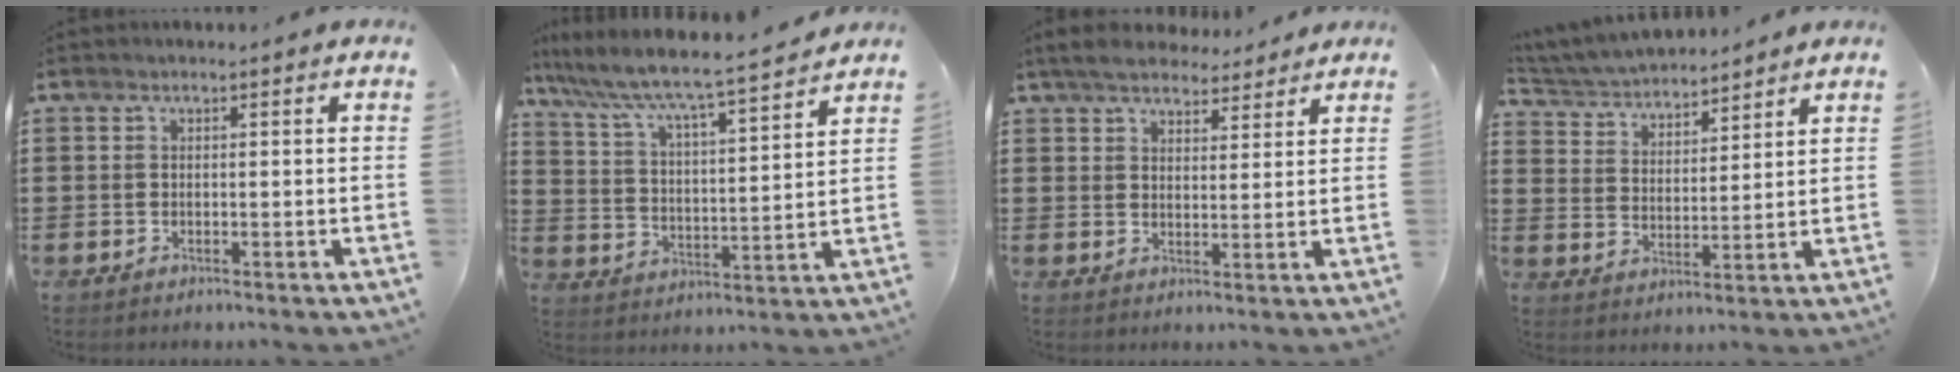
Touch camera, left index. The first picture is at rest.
{"total": 5.3, "force": [4.8, -0.2, 2.2], "torque": [-0.068, -0.044, 0.069]}
{"total": 5.2, "force": [4.7, 1.3, 1.6], "torque": [-0.047, -0.009, 0.088]}
{"total": 4.7, "force": [4.6, 0.7, 0.6], "torque": [-0.034, -0.025, 0.080]}